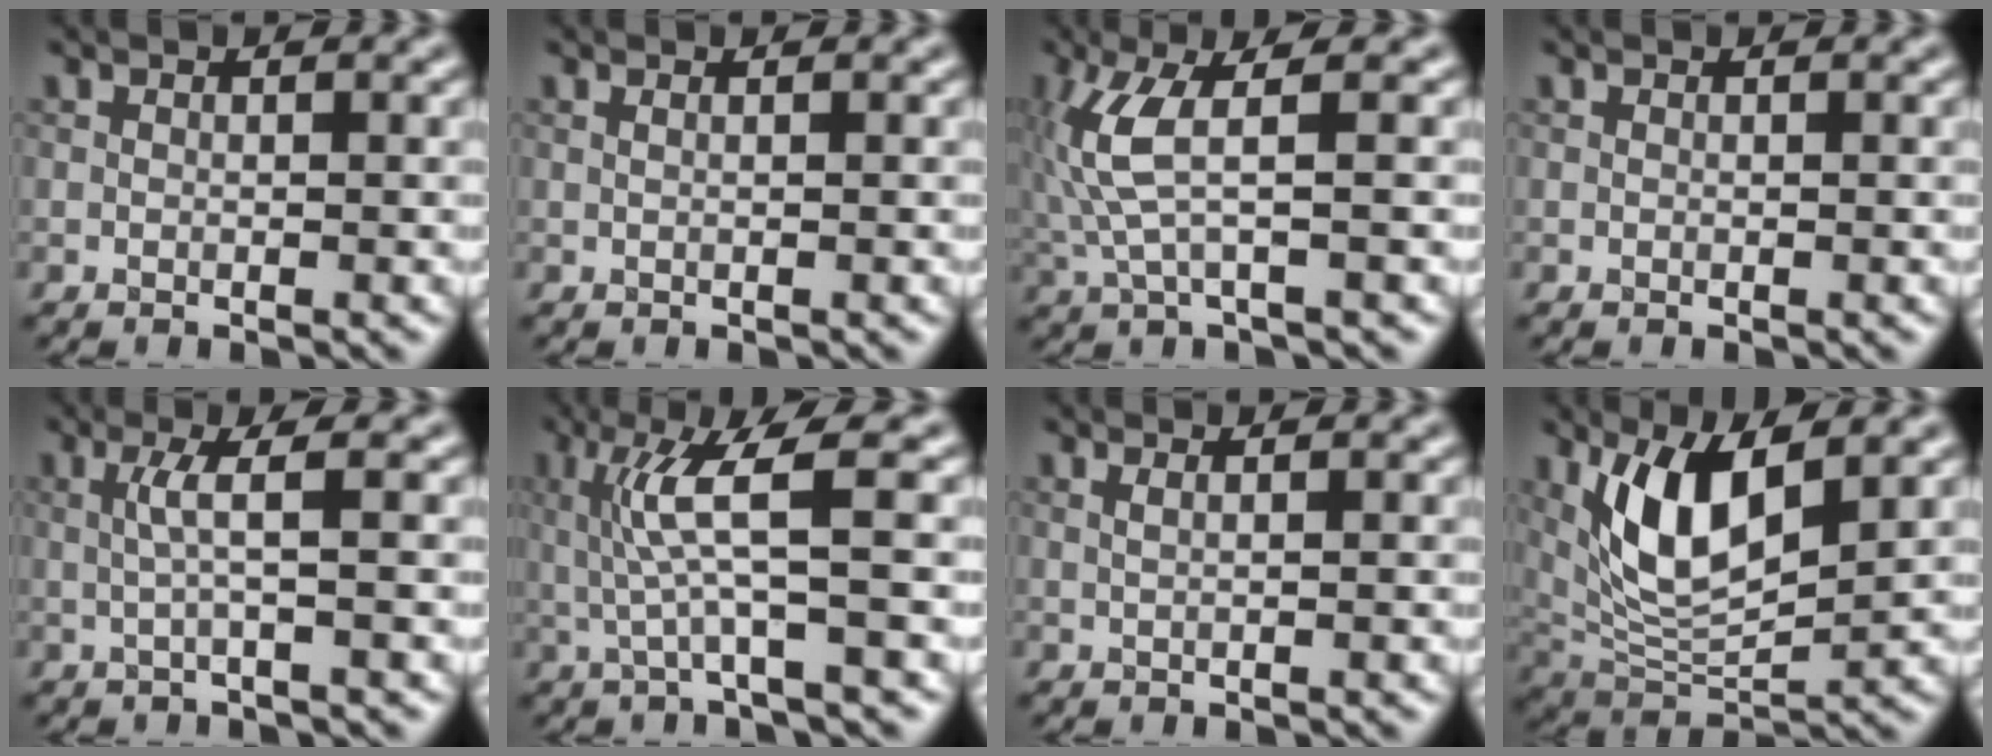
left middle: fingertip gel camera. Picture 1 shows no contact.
{"total": 1.1, "force": [0.6, 0.4, 0.8], "torque": [-0.009, -0.005, -0.004]}
{"total": 4.6, "force": [0.9, 0.8, 4.4], "torque": [-0.125, 0.003, 0.019]}
{"total": 0.0}
{"total": 2.4, "force": [0.3, 0.1, 2.4], "torque": [-0.054, 0.002, 0.005]}
{"total": 4.8, "force": [0.5, 0.2, 4.8], "torque": [-0.105, 0.005, 0.013]}
{"total": 1.6, "force": [0.8, 0.6, 1.2], "torque": [-0.015, -0.003, -0.005]}
{"total": 7.1, "force": [2.5, 2.8, 6.0], "torque": [-0.128, -0.009, 0.051]}